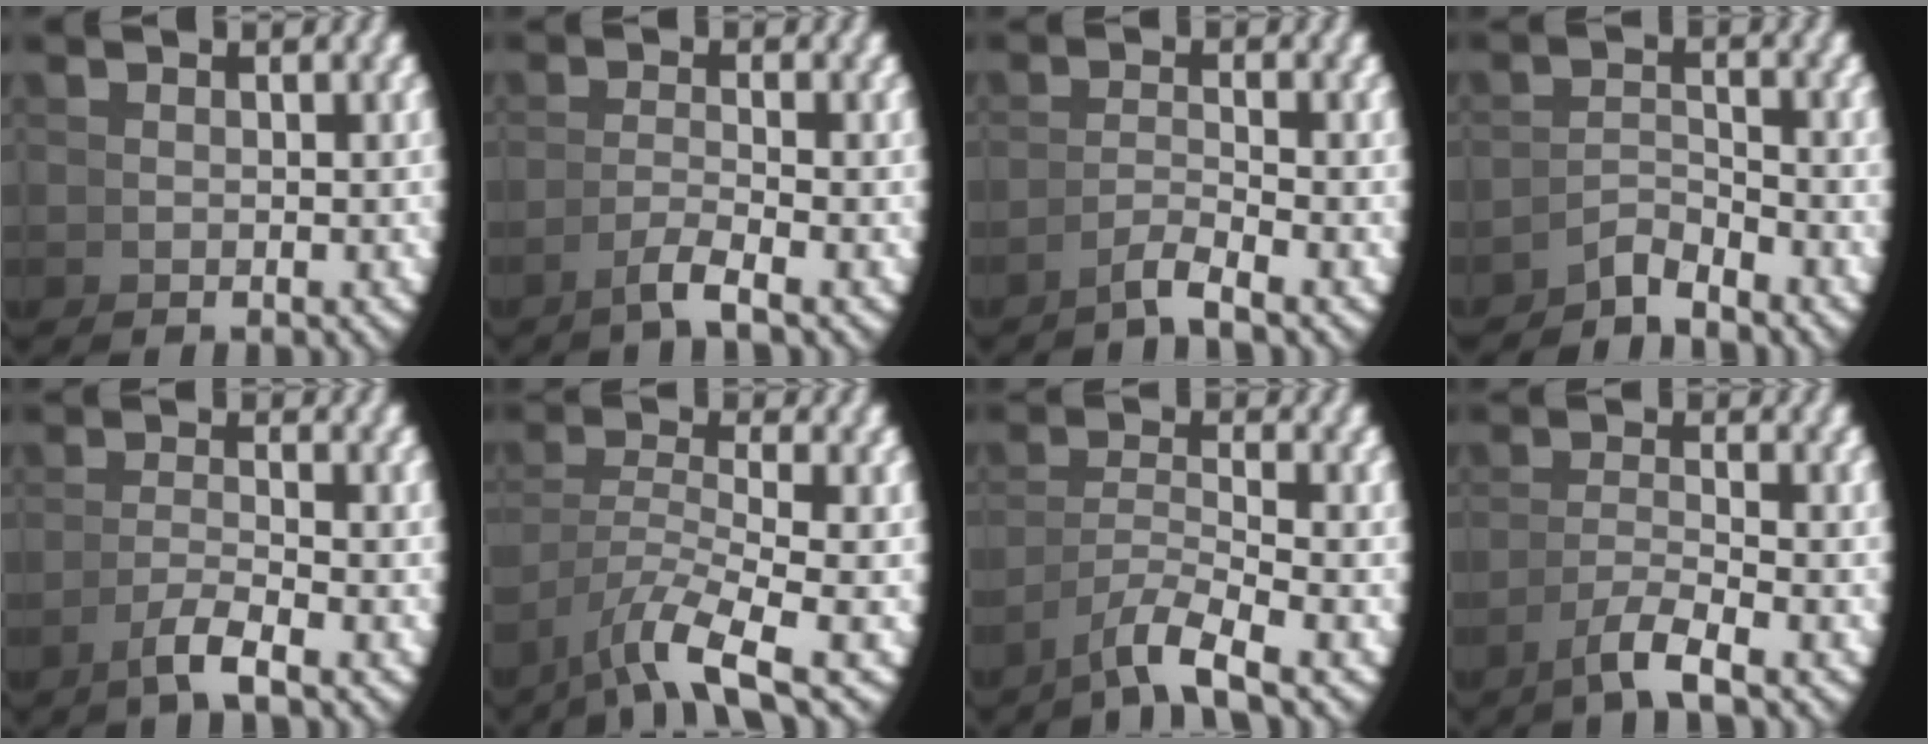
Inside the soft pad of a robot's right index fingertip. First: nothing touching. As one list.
[{"total": 2.3, "force": [-1.3, -1.1, 1.6], "torque": [-0.024, 0.001, -0.023]}, {"total": 2.3, "force": [-1.6, -1.0, 1.3], "torque": [-0.014, 0.003, -0.031]}, {"total": 2.7, "force": [-2.6, -0.2, 0.9], "torque": [-0.001, 0.004, -0.049]}, {"total": 2.6, "force": [-1.4, -0.7, 2.0], "torque": [-0.034, -0.001, -0.022]}, {"total": 4.9, "force": [-1.7, 1.9, 4.2], "torque": [-0.084, -0.031, -0.006]}, {"total": 4.0, "force": [-2.1, 1.5, 3.1], "torque": [-0.061, -0.015, -0.027]}, {"total": 3.0, "force": [-1.7, -0.2, 2.5], "torque": [-0.044, -0.005, -0.023]}]